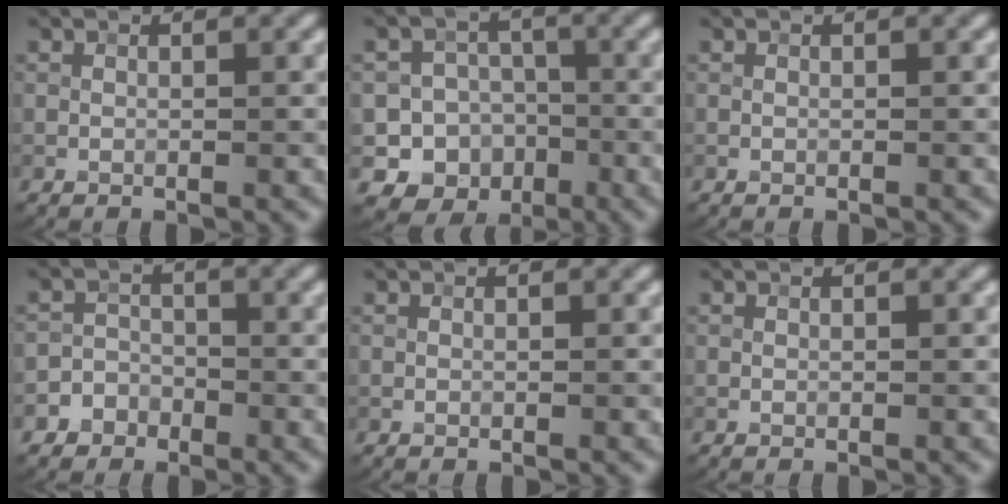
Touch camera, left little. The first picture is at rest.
{"total": 11.5, "force": [-4.8, 10.3, 1.7], "torque": [-0.015, -0.013, -0.090]}
{"total": 0.0}
{"total": 3.0, "force": [-1.9, 2.3, -0.2], "torque": [0.037, 0.004, -0.042]}
{"total": 0.0}
{"total": 0.0}